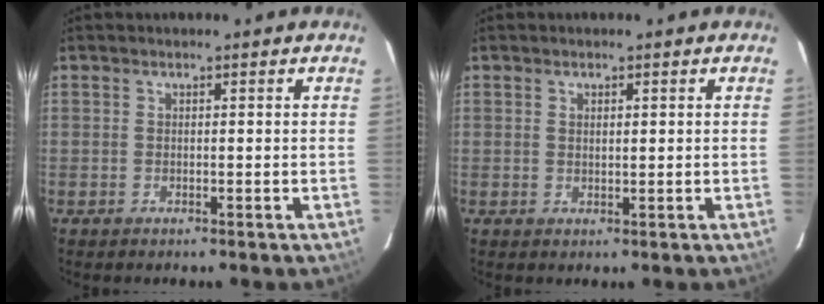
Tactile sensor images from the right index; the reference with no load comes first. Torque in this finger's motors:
{"motor_torque": [-0.16, -0.04, -0.07, 0.00]}